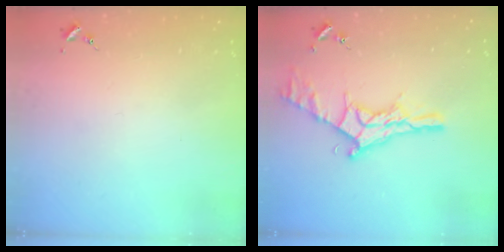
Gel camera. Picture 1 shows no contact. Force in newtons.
{"total": 17.0, "press": 17.0, "slide": 1.2}